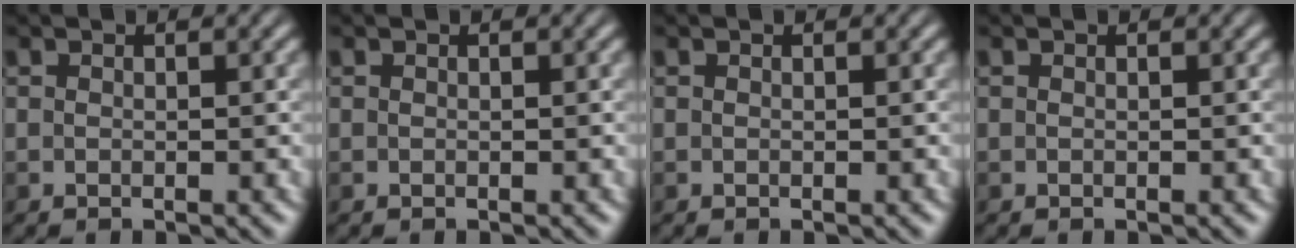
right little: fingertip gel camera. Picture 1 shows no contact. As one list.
[{"total": 0.0}, {"total": 0.0}, {"total": 0.0}]